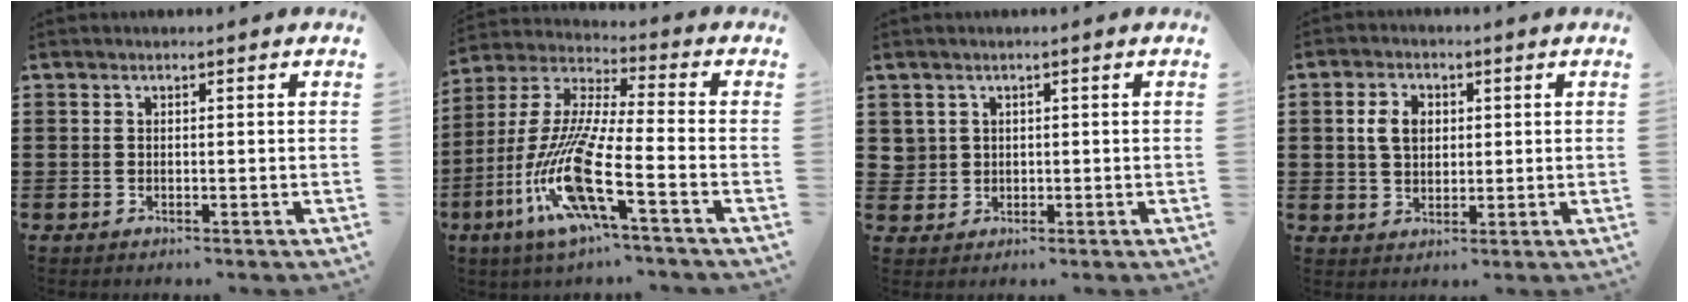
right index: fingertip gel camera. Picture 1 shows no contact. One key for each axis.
{"total": 15.1, "fx": -7.6, "fy": 2.4, "fz": 12.8, "tx": -0.284, "ty": -0.017, "tz": -0.149}
{"total": 2.0, "fx": 0.8, "fy": 1.8, "fz": 0.2, "tx": -0.012, "ty": 0.010, "tz": 0.013}
{"total": 4.4, "fx": 0.7, "fy": 3.2, "fz": 2.9, "tx": -0.075, "ty": 0.010, "tz": 0.008}